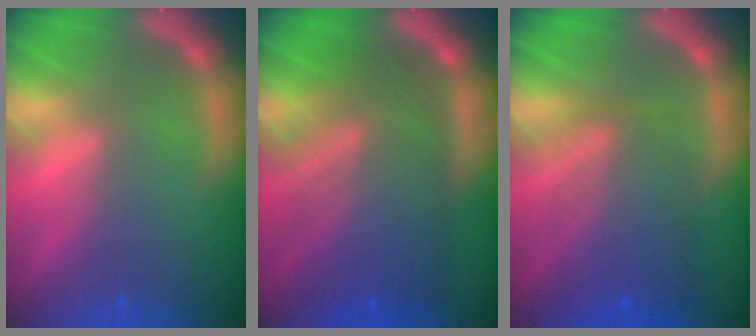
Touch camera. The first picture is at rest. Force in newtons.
{"total": 10.0}
{"total": 6.5}